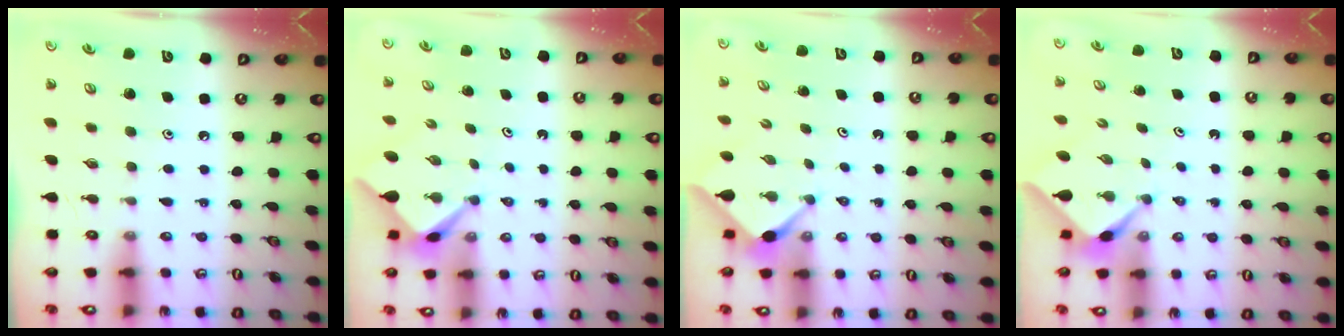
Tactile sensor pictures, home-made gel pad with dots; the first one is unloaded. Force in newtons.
{"total": 2.9, "press": 2.9, "slide": 0.4}
{"total": 2.9, "press": 2.9, "slide": 0.3}
{"total": 2.1, "press": 2.1, "slide": 0.2}